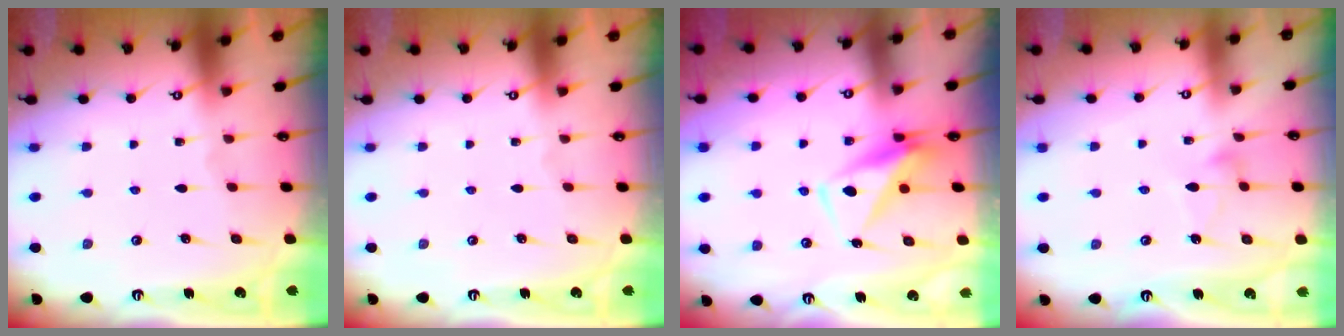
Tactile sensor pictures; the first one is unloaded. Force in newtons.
{"total": 0.0}
{"total": 8.7, "press": 8.6, "slide": 1.4}
{"total": 6.1, "press": 6.1, "slide": 0.4}